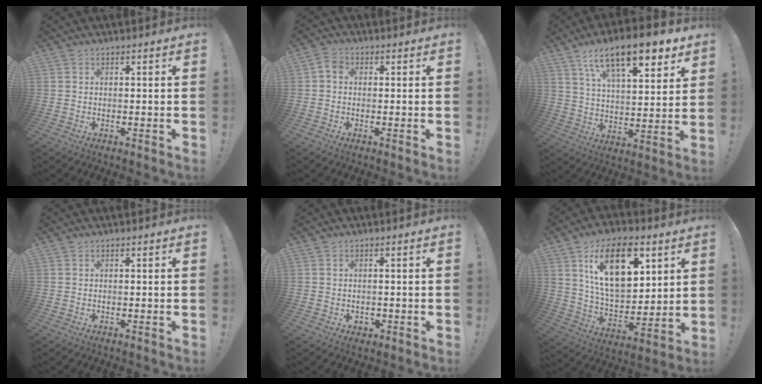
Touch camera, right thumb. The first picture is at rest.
{"total": 3.0, "force": [0.1, 2.3, 2.0], "torque": [-0.037, 0.008, 0.003]}
{"total": 17.2, "force": [10.5, 6.2, 12.1], "torque": [-0.198, -0.053, 0.175]}
{"total": 0.0}
{"total": 1.3, "force": [0.1, 1.3, 0.4], "torque": [-0.006, -0.001, 0.002]}
{"total": 21.7, "force": [9.4, 12.1, 15.4], "torque": [-0.269, -0.027, 0.160]}